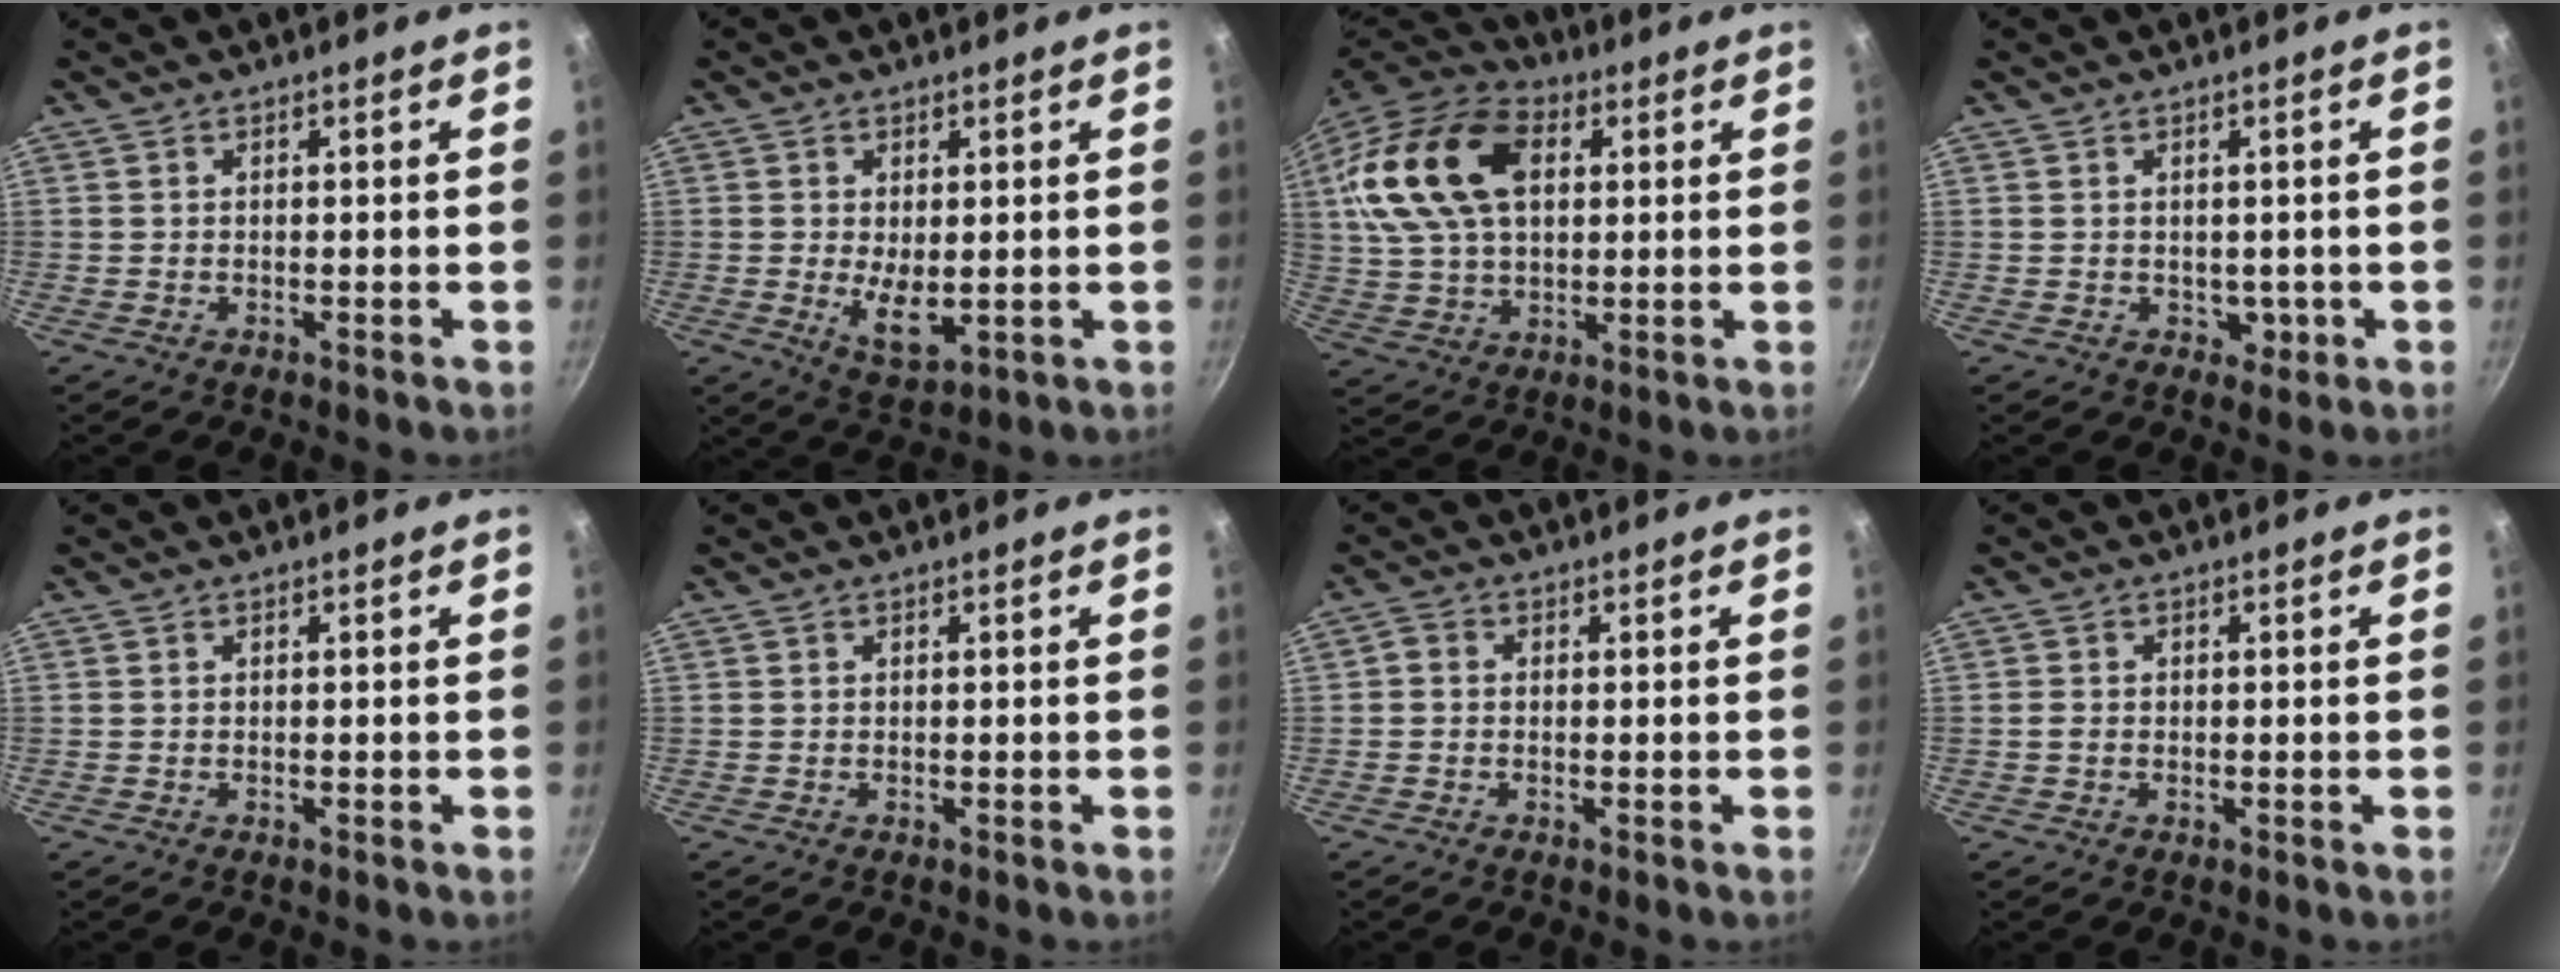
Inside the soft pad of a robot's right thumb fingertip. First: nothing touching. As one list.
[{"total": 6.1, "force": [-0.1, 3.3, 5.1], "torque": [-0.081, -0.017, 0.011]}, {"total": 21.8, "force": [5.6, 14.0, 15.7], "torque": [-0.288, 0.014, 0.096]}, {"total": 2.3, "force": [-0.2, 1.9, 1.2], "torque": [0.002, 0.003, 0.002]}, {"total": 0.0}, {"total": 0.0}, {"total": 1.5, "force": [-0.2, 1.3, 0.8], "torque": [-0.019, 0.008, -0.009]}, {"total": 0.9, "force": [-0.2, 0.8, 0.3], "torque": [-0.005, 0.003, -0.004]}]